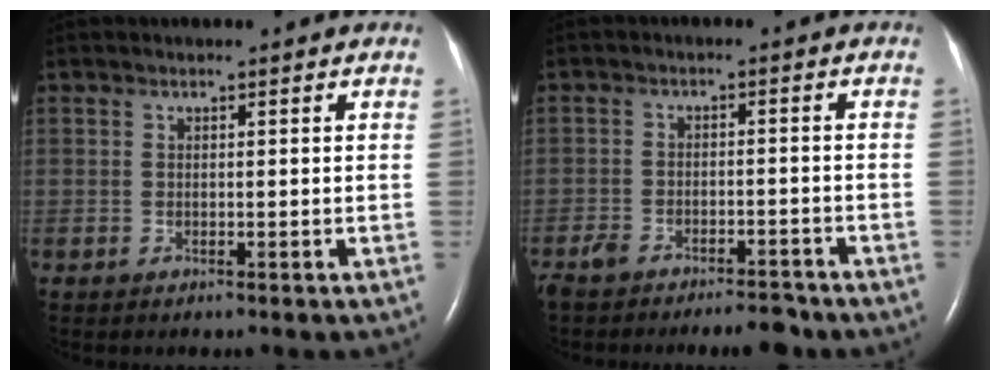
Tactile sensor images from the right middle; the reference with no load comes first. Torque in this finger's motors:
{"motor_torque": [0.16, -0.17, 0.05, 0.01]}